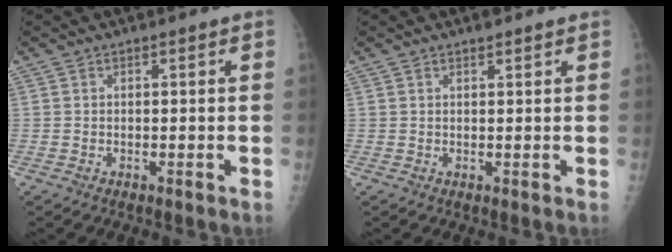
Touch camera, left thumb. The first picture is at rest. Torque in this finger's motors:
{"motor_torque": [0.18, -0.41, 0.22, -0.15, 0.00]}